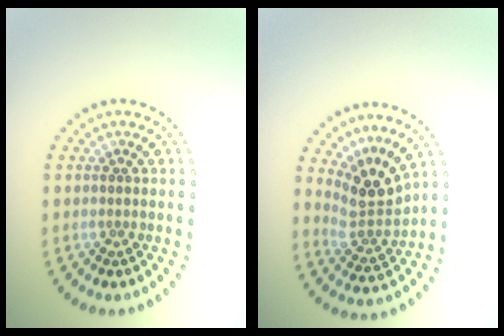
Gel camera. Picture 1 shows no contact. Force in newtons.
{"total": 3.7, "press": 2.6, "slide": 2.6}